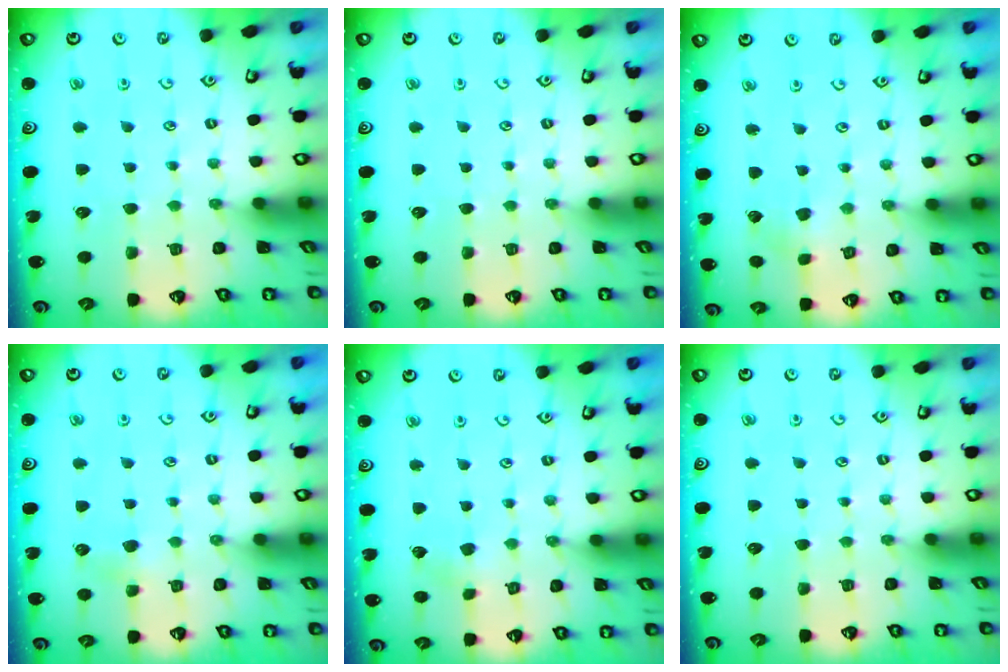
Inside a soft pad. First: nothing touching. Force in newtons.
{"total": 0.0}
{"total": 2.6, "press": 2.6, "slide": 0.5}
{"total": 2.6, "press": 2.6, "slide": 0.5}
{"total": 2.6, "press": 2.6, "slide": 0.2}
{"total": 0.0}